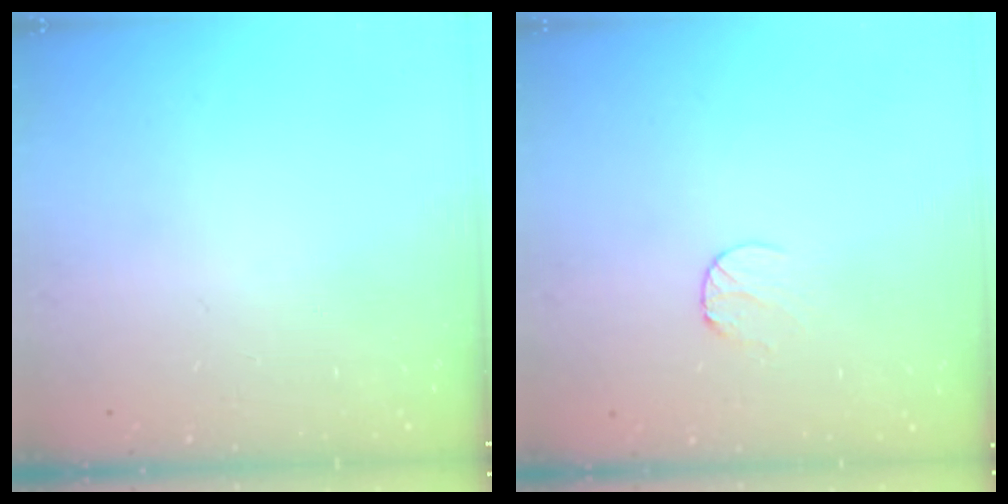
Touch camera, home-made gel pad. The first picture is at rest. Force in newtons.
{"total": 5.1, "press": 5.1, "slide": 0.5}